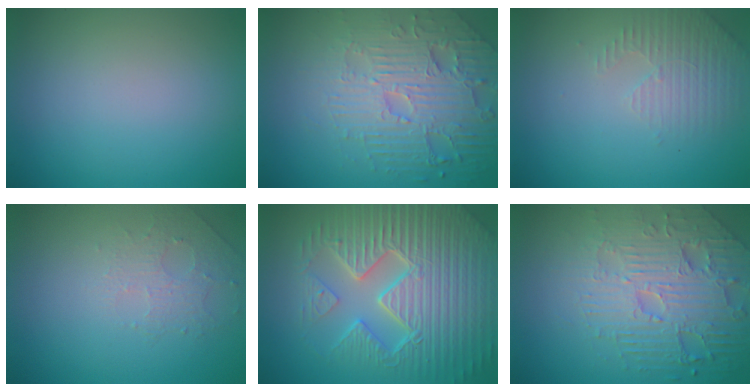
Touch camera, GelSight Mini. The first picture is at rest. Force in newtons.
{"total": 6.5, "press": 5.1, "slide": 4.0}
{"total": 2.8, "press": 2.7, "slide": 0.8}
{"total": 1.5, "press": 1.0, "slide": 1.1}
{"total": 9.8, "press": 6.9, "slide": 7.0}
{"total": 7.4, "press": 5.5, "slide": 5.0}